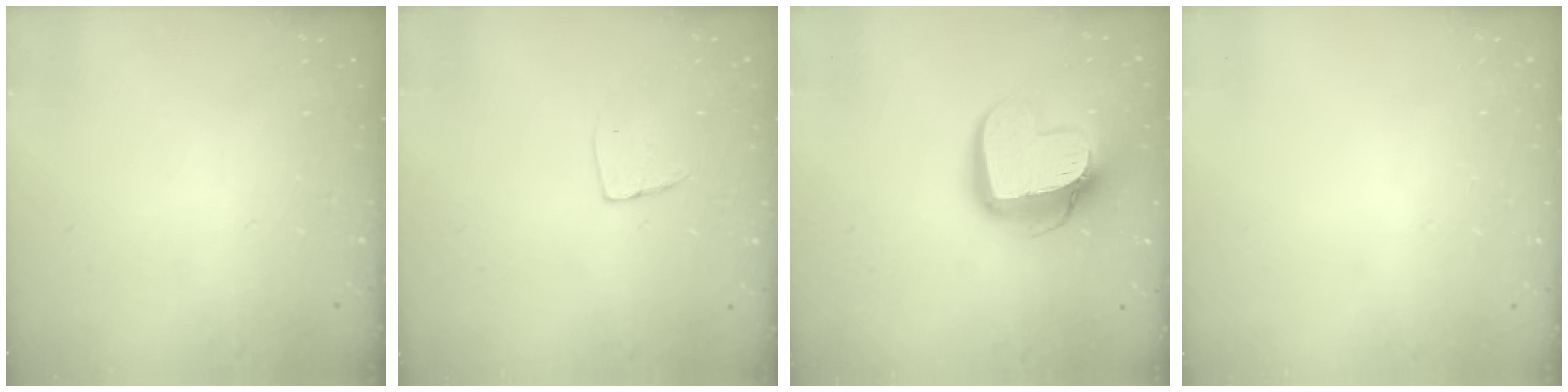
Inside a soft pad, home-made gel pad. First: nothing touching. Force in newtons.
{"total": 5.0, "press": 5.0, "slide": 0.3}
{"total": 14.0, "press": 13.9, "slide": 1.3}
{"total": 0.0}